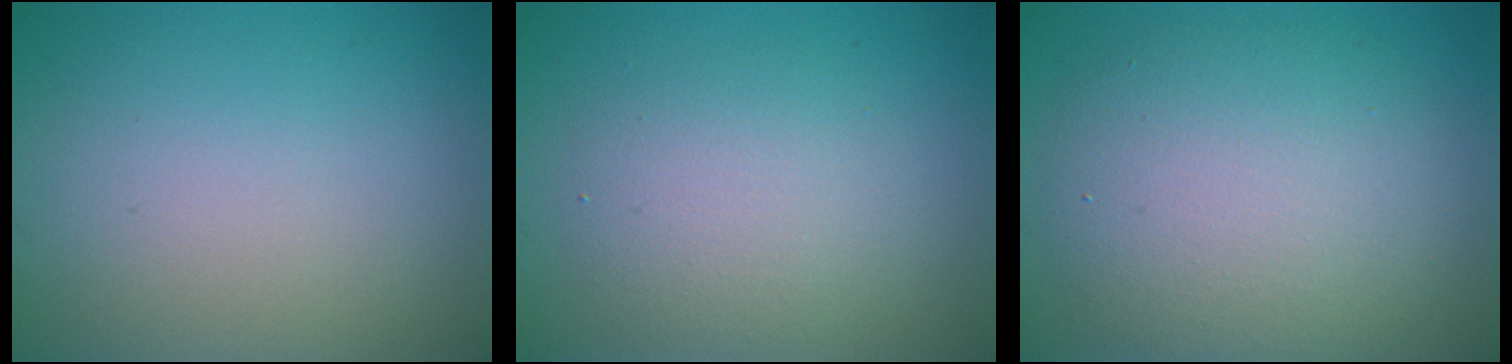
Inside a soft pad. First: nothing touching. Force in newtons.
{"total": 3.8, "press": 3.8, "slide": 0.3}
{"total": 7.8, "press": 7.8, "slide": 0.5}